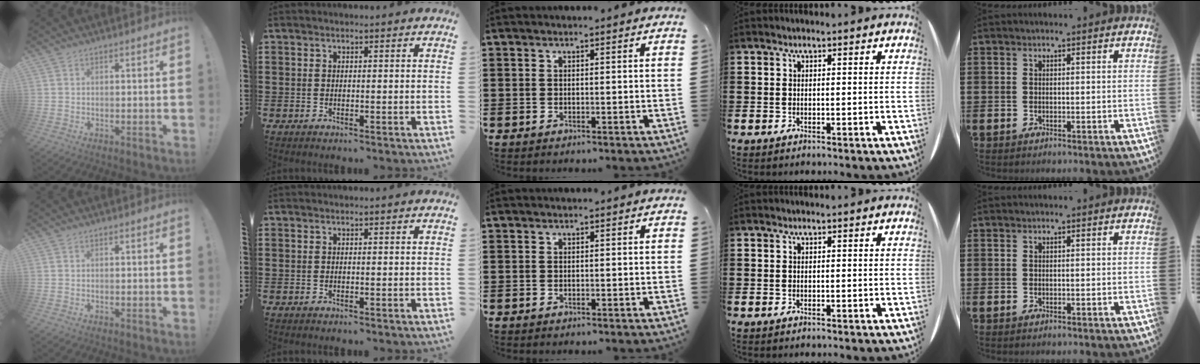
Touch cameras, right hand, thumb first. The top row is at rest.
{}